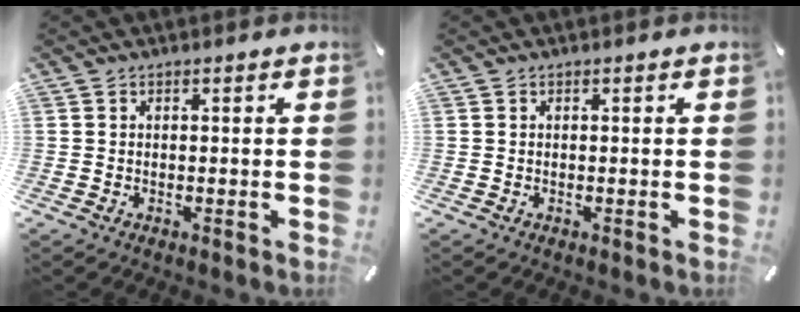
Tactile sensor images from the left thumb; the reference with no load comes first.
{"total": 0.0}